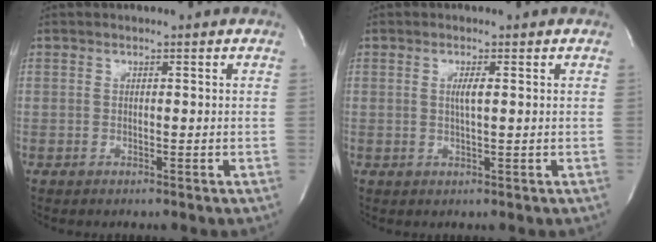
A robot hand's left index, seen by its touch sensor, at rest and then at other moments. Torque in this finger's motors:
{"motor_torque": [0.31, 0.14, 0.12, 0.04]}